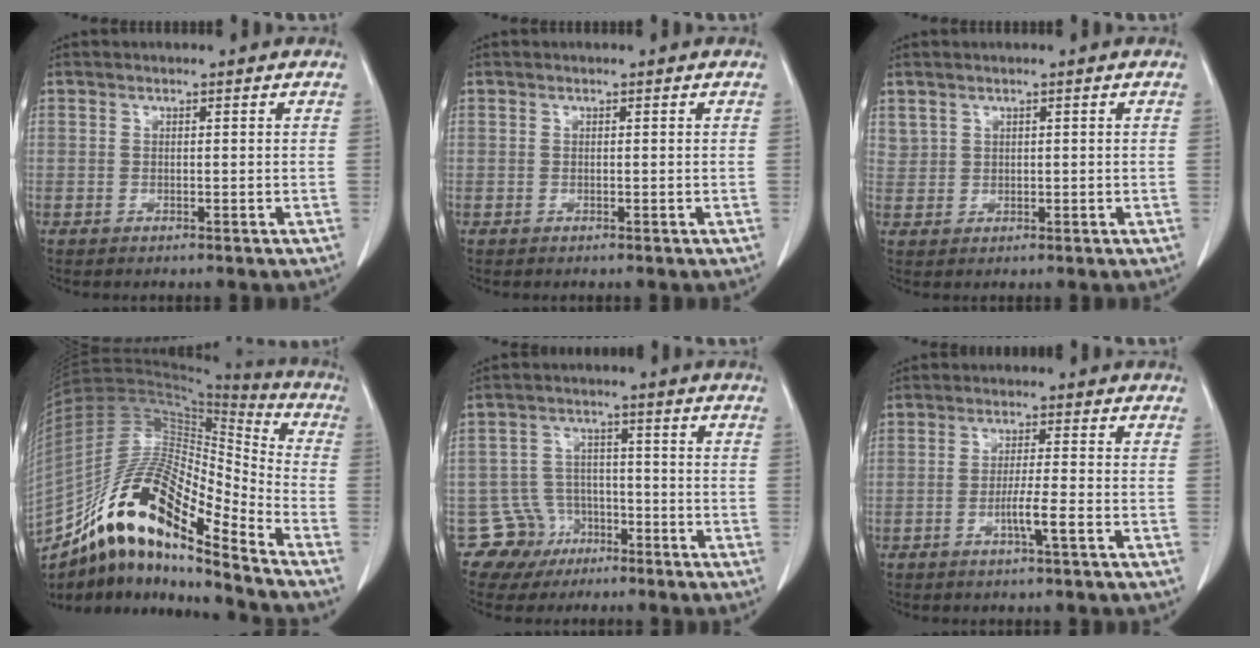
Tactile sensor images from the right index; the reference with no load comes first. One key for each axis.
{"total": 0.0}
{"total": 1.7, "fx": 1.1, "fy": 1.4, "fz": 0.2, "tx": 0.008, "ty": 0.004, "tz": 0.018}
{"total": 21.0, "fx": -13.9, "fy": 4.3, "fz": 15.1, "tx": -0.308, "ty": 0.010, "tz": -0.250}
{"total": 6.9, "fx": -3.9, "fy": 5.7, "fz": -0.4, "tx": 0.014, "ty": 0.017, "tz": -0.062}
{"total": 3.9, "fx": -1.7, "fy": -0.3, "fz": 3.5, "tx": -0.062, "ty": -0.004, "tz": -0.033}